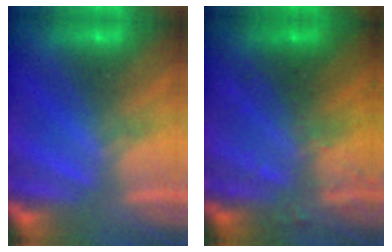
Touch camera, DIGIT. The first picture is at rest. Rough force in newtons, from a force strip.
{"total": 2.9}